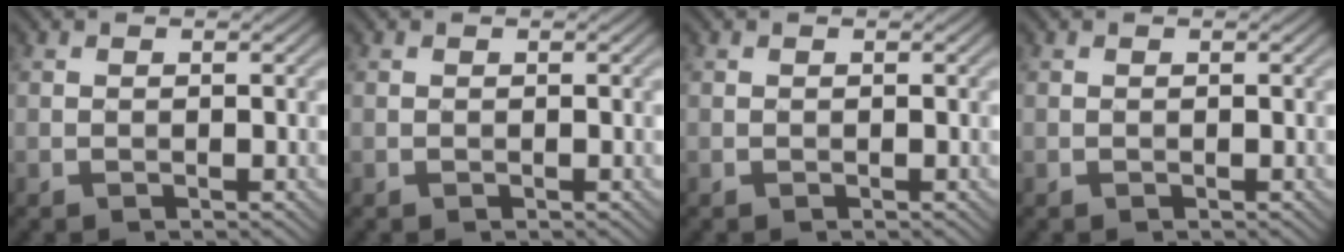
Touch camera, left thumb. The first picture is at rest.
{"total": 0.0}
{"total": 0.0}
{"total": 0.0}